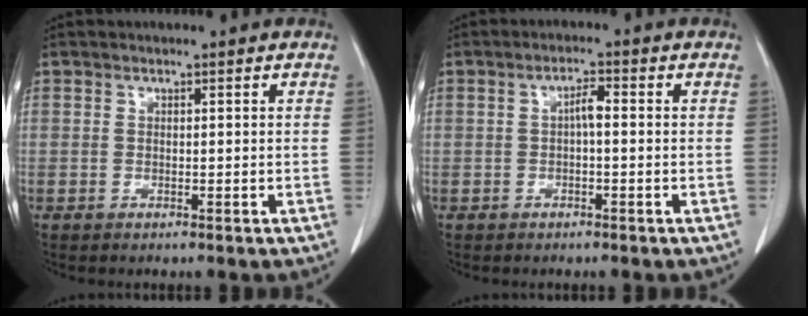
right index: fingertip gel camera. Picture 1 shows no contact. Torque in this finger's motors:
{"motor_torque": [0.50, -0.26, 0.09, 0.06]}